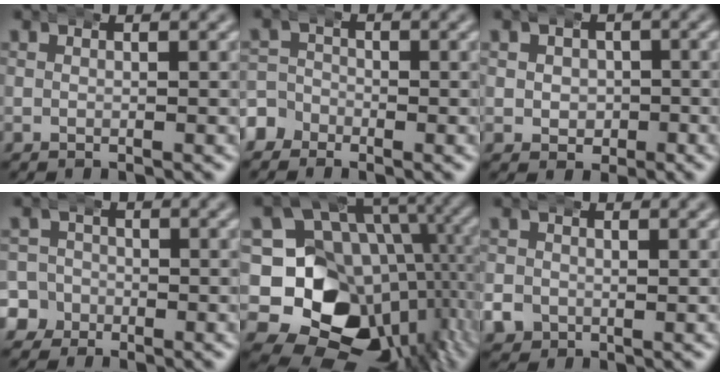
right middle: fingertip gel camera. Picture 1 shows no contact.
{"total": 3.4, "force": [-1.8, 2.8, 0.6], "torque": [-0.019, -0.007, -0.039]}
{"total": 3.3, "force": [-0.4, 3.2, 0.9], "torque": [-0.020, -0.002, -0.014]}
{"total": 5.4, "force": [-2.0, 5.0, 1.0], "torque": [-0.035, -0.012, -0.046]}
{"total": 24.4, "force": [-4.4, 19.1, 14.6], "torque": [-0.255, -0.084, -0.057]}
{"total": 3.1, "force": [-0.5, 2.9, 1.0], "torque": [-0.035, -0.014, -0.006]}